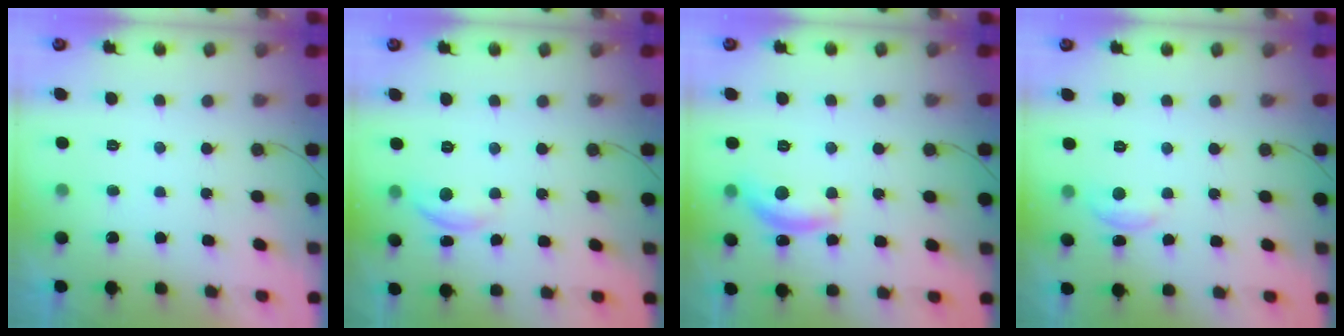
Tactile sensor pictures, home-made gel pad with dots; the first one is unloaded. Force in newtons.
{"total": 5.9, "press": 5.9, "slide": 0.7}
{"total": 12.6, "press": 12.6, "slide": 0.8}
{"total": 5.2, "press": 5.2, "slide": 0.6}